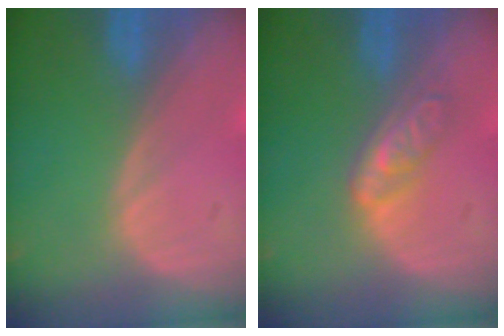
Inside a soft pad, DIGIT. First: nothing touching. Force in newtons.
{"total": 4.7, "press": 3.9, "slide": 2.5}